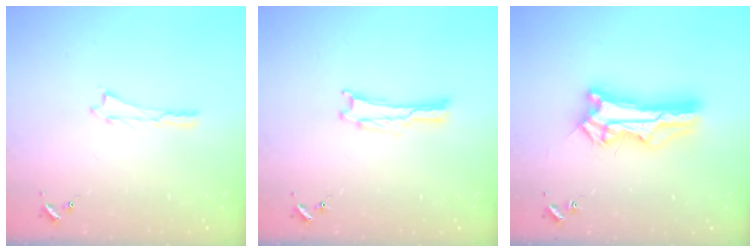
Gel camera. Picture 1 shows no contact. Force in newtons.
{"total": 0.0}
{"total": 11.6, "press": 11.6, "slide": 1.0}